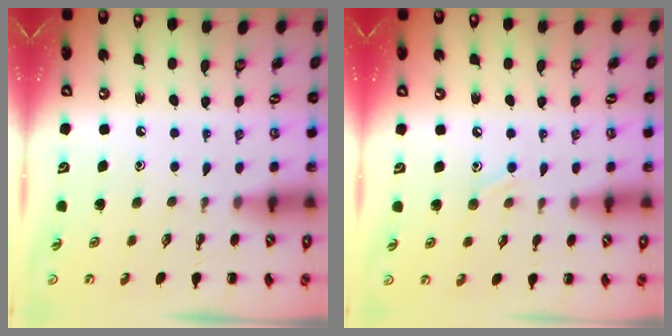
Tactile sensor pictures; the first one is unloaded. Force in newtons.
{"total": 6.2, "press": 5.9, "slide": 1.8}